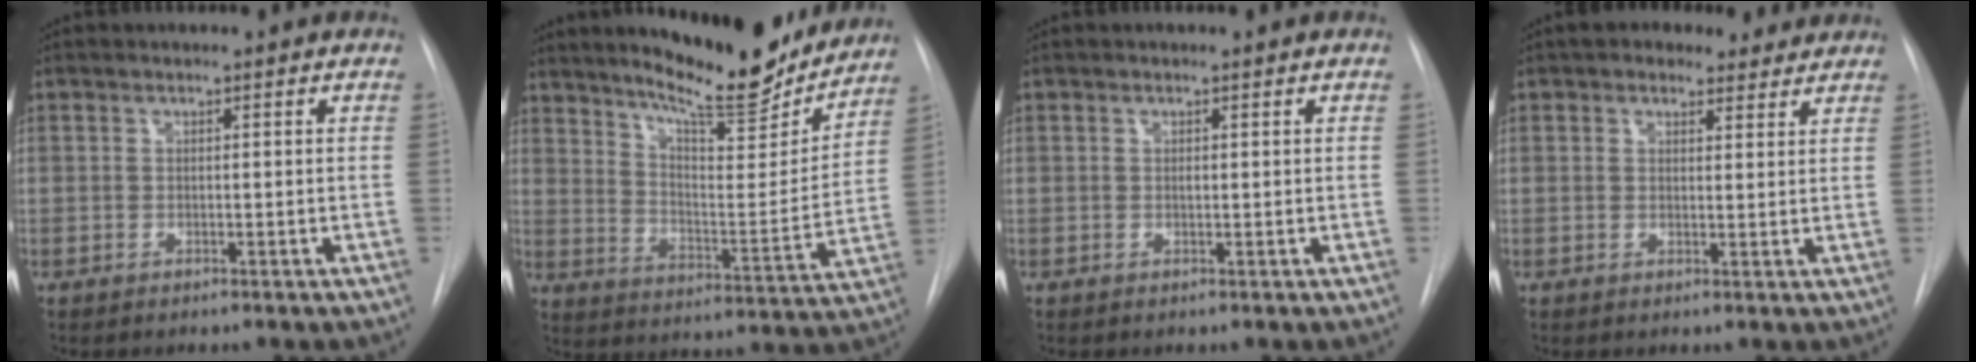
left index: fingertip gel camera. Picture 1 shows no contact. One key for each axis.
{"total": 17.2, "fx": 15.0, "fy": 2.8, "fz": 7.9, "tx": -0.115, "ty": -0.042, "tz": 0.216}
{"total": 0.7, "fx": -0.6, "fy": 0.2, "fz": 0.2, "tx": -0.004, "ty": -0.005, "tz": -0.013}
{"total": 5.4, "fx": 4.2, "fy": 3.0, "fz": 1.7, "tx": -0.012, "ty": 0.011, "tz": 0.050}